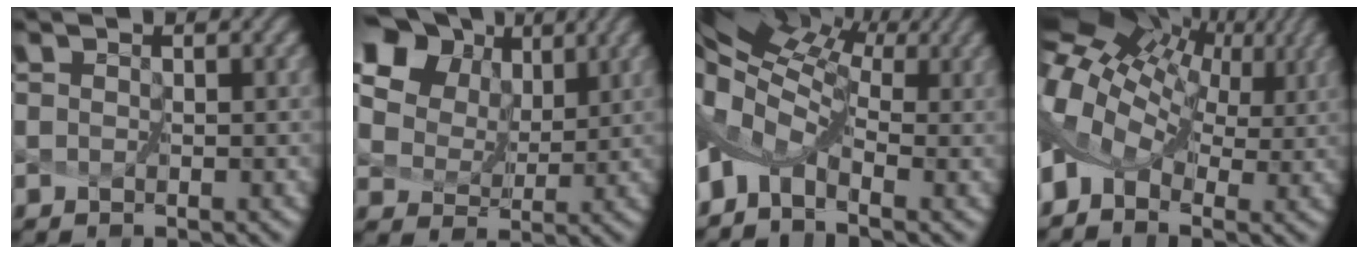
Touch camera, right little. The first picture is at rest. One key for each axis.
{"total": 14.4, "fx": 8.2, "fy": 9.8, "fz": 6.8, "tx": -0.184, "ty": 0.032, "tz": 0.181}
{"total": 8.8, "fx": 1.6, "fy": 4.6, "fz": 7.3, "tx": -0.164, "ty": 0.011, "tz": 0.027}
{"total": 9.7, "fx": 1.3, "fy": 6.5, "fz": 7.2, "tx": -0.158, "ty": 0.010, "tz": 0.022}